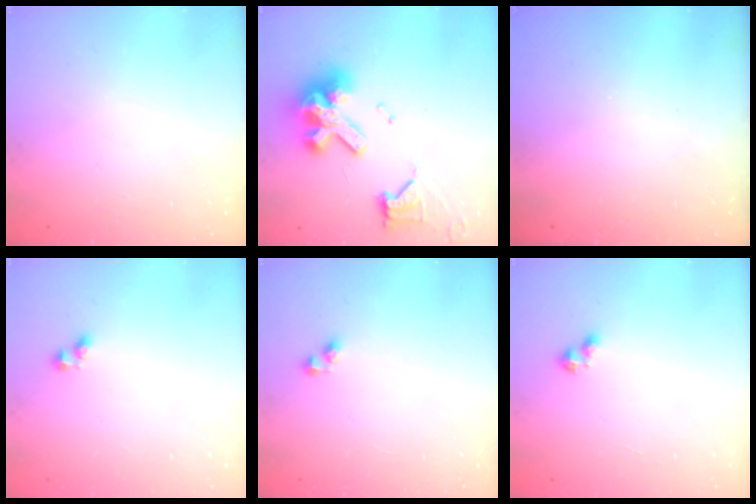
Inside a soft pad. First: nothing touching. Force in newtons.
{"total": 16.0, "press": 15.9, "slide": 1.8}
{"total": 0.0}
{"total": 3.0, "press": 2.7, "slide": 1.3}
{"total": 3.9, "press": 3.9, "slide": 0.3}
{"total": 2.6, "press": 2.5, "slide": 0.5}